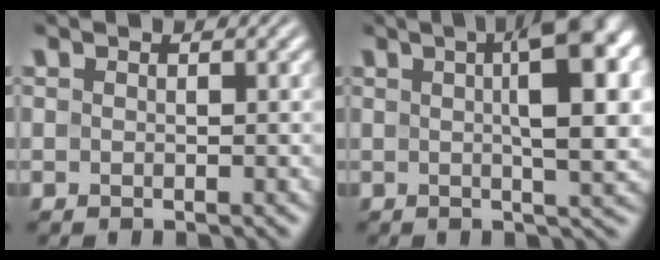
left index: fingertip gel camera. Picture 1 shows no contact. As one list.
[{"total": 9.0, "force": [2.1, 2.4, 8.4], "torque": [-0.105, 0.013, 0.029]}]